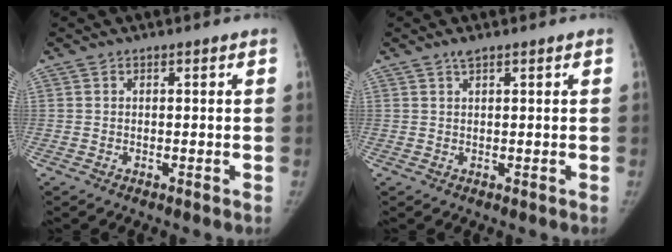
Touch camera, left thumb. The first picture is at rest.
{"total": 1.1, "force": [0.9, 0.2, 0.7], "torque": [-0.007, 0.001, 0.017]}